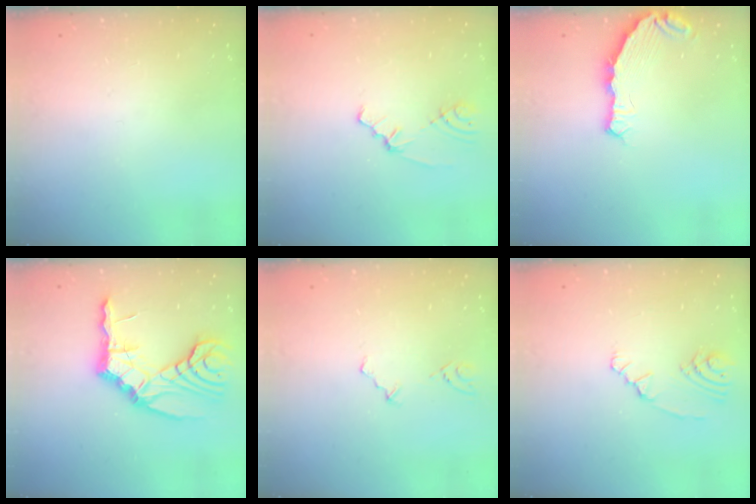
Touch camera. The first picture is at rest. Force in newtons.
{"total": 1.8, "press": 1.8, "slide": 0.2}
{"total": 7.0, "press": 5.4, "slide": 4.5}
{"total": 13.9, "press": 13.8, "slide": 1.7}
{"total": 2.5, "press": 2.2, "slide": 1.2}
{"total": 3.0, "press": 3.0, "slide": 0.4}